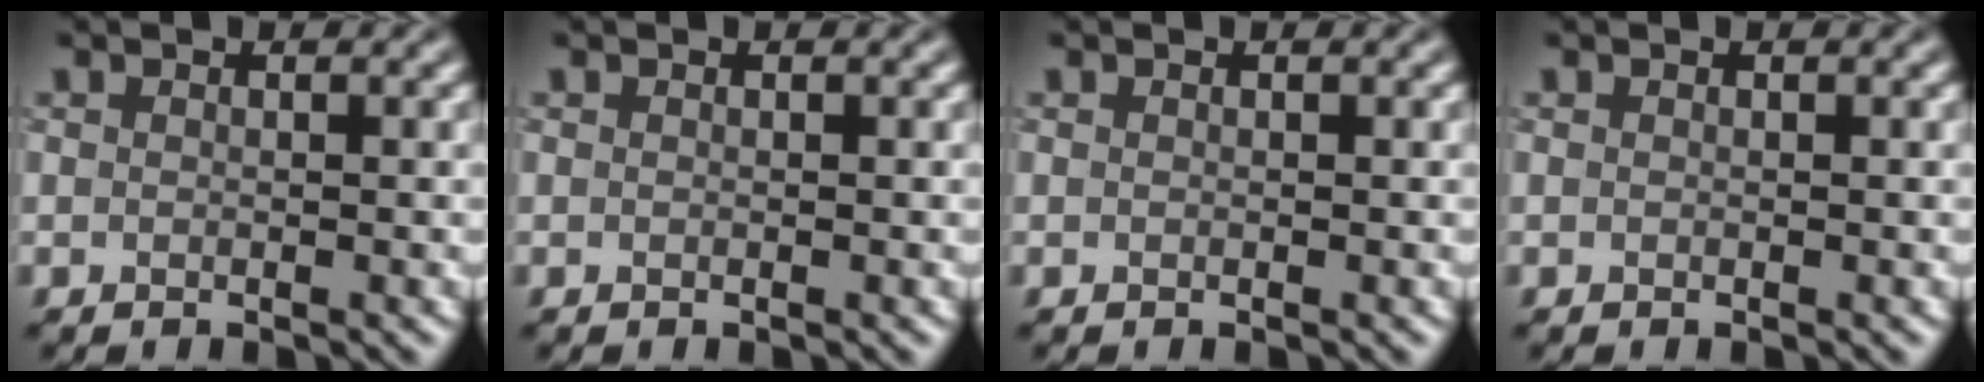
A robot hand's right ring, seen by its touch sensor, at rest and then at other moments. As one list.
[{"total": 0.0}, {"total": 0.0}, {"total": 0.0}]